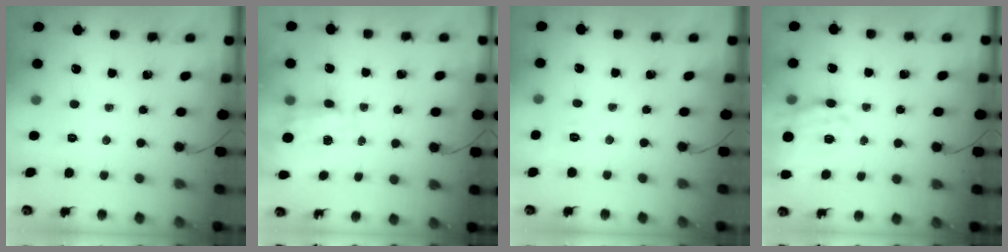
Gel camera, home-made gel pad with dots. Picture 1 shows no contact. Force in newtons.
{"total": 6.6, "press": 6.5, "slide": 1.0}
{"total": 2.4, "press": 1.3, "slide": 2.1}
{"total": 16.7, "press": 16.3, "slide": 3.5}